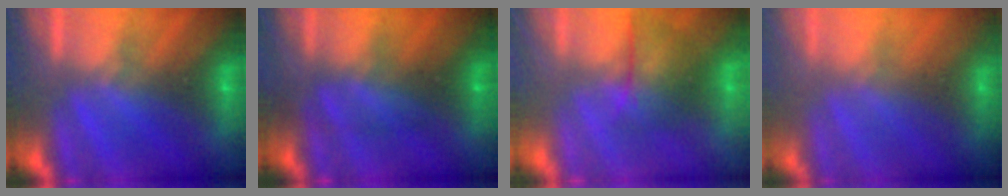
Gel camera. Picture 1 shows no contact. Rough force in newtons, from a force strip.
{"total": 2.4}
{"total": 2.2}
{"total": 2.7}